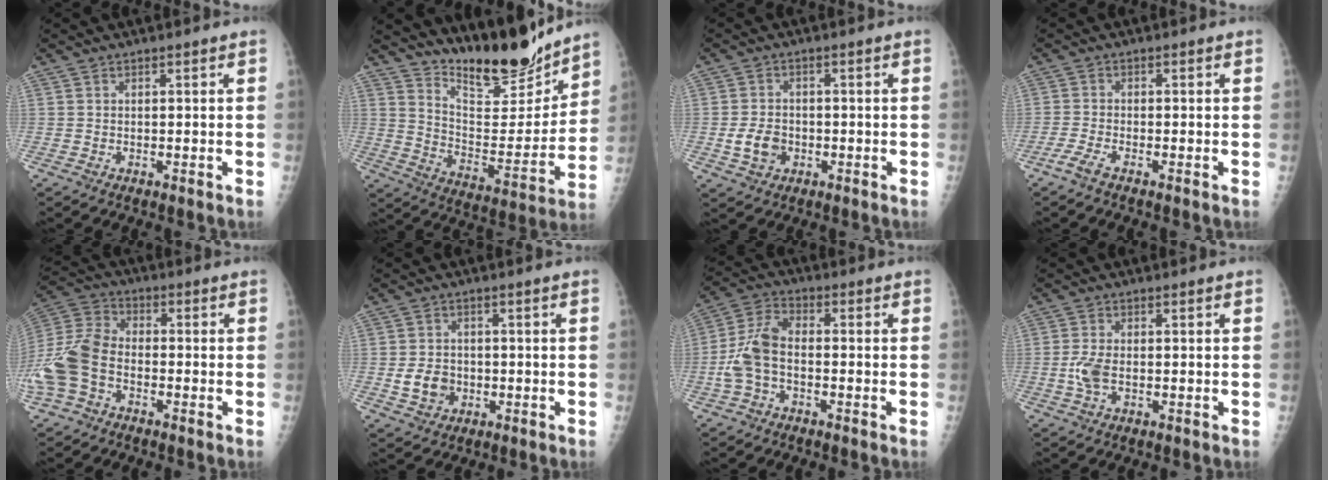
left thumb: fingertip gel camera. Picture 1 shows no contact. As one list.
[{"total": 17.4, "force": [15.4, 4.6, 6.8], "torque": [-0.056, -0.124, 0.257]}, {"total": 4.8, "force": [-1.2, 3.7, 2.7], "torque": [-0.035, 0.005, -0.019]}, {"total": 2.4, "force": [-1.9, 0.2, 1.5], "torque": [-0.040, -0.001, -0.047]}, {"total": 12.5, "force": [-4.4, 8.2, 8.4], "torque": [-0.189, 0.027, -0.093]}, {"total": 4.8, "force": [-1.0, 4.1, 2.4], "torque": [-0.024, 0.004, -0.012]}, {"total": 7.9, "force": [-1.8, 4.6, 6.1], "torque": [-0.131, 0.026, -0.044]}, {"total": 3.6, "force": [-0.5, 1.9, 3.0], "torque": [-0.074, 0.001, -0.012]}]